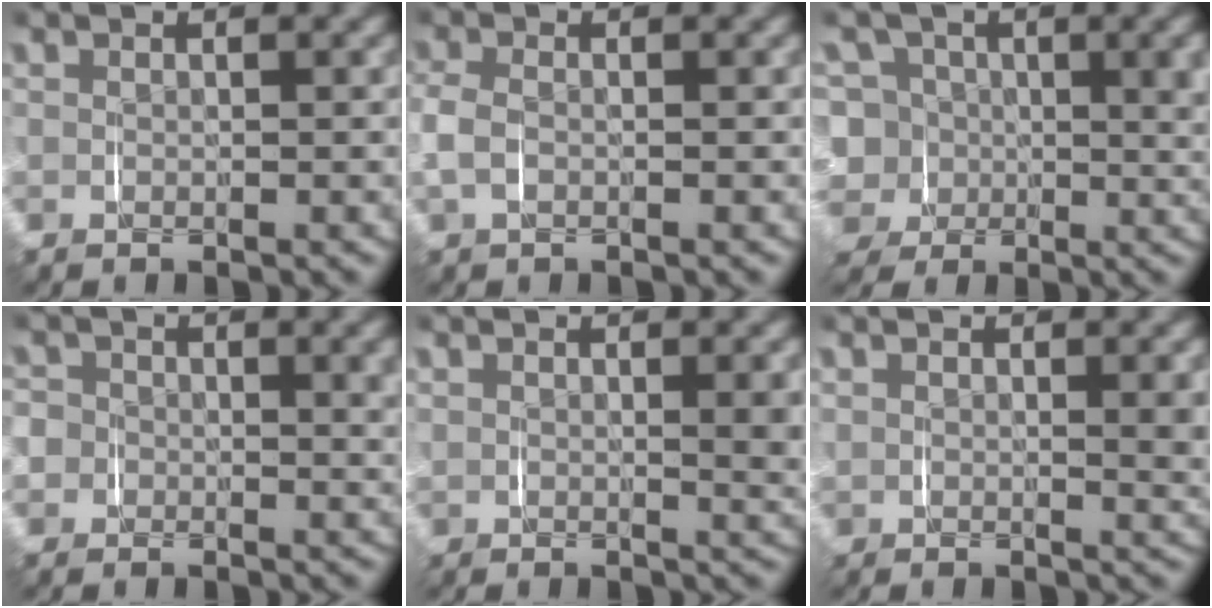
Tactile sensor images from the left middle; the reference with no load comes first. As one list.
[{"total": 2.7, "force": [-0.2, 2.0, 1.9], "torque": [-0.062, -0.001, -0.003]}, {"total": 11.2, "force": [-1.6, 10.2, 4.3], "torque": [-0.116, -0.044, -0.026]}, {"total": 3.5, "force": [0.3, 3.1, 1.6], "torque": [-0.036, -0.002, -0.003]}, {"total": 2.2, "force": [0.9, 0.6, 1.9], "torque": [-0.023, -0.002, 0.013]}, {"total": 1.9, "force": [0.9, 0.6, 1.6], "torque": [-0.019, -0.003, 0.013]}]